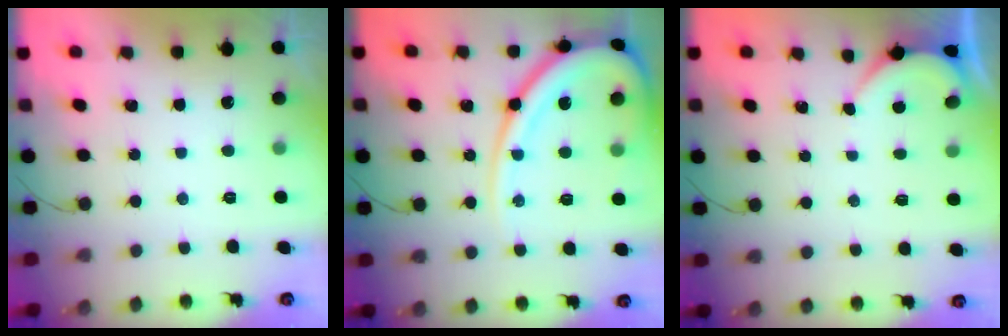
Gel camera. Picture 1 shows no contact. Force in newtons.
{"total": 17.4, "press": 17.3, "slide": 1.7}
{"total": 1.4, "press": 1.4, "slide": 0.2}